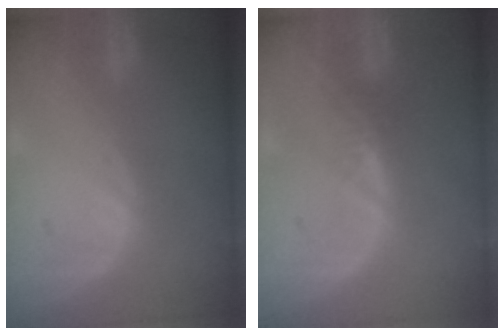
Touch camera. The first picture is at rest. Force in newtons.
{"total": 1.2, "press": 1.0, "slide": 0.6}